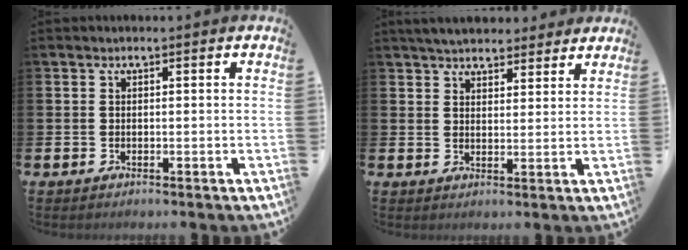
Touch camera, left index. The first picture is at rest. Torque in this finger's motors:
{"motor_torque": [1.07, -1.07, 0.62, 0.21]}